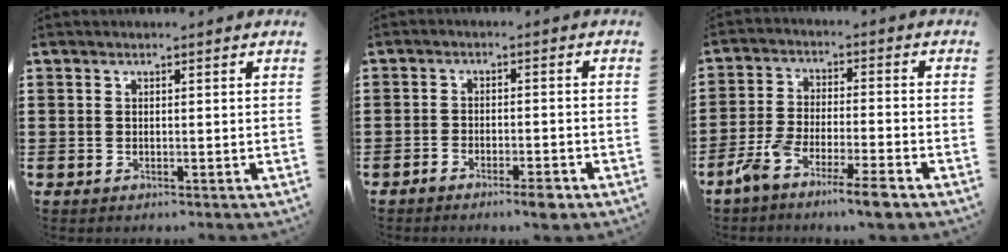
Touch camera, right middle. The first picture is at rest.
{"total": 2.9, "force": [-2.4, 0.3, 1.7], "torque": [-0.027, 0.002, -0.044]}
{"total": 6.8, "force": [-5.4, 0.2, 4.0], "torque": [-0.081, -0.010, -0.101]}